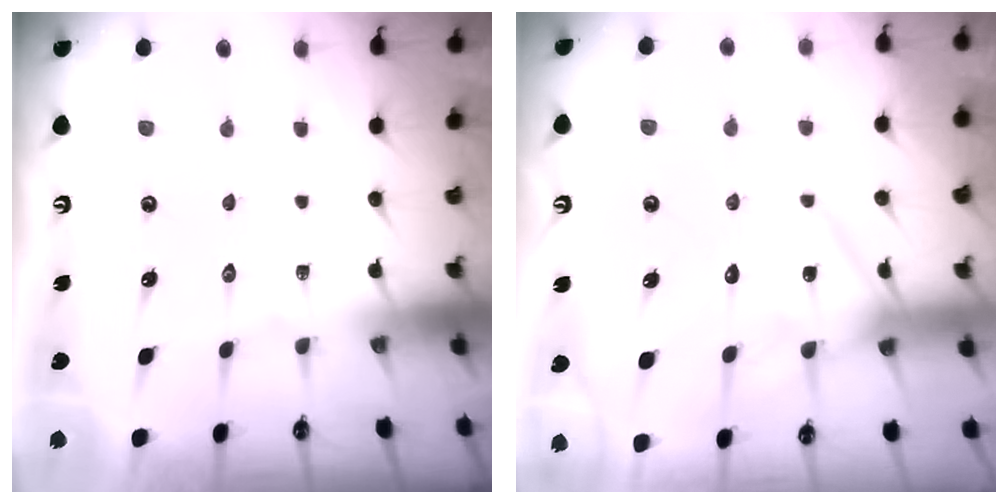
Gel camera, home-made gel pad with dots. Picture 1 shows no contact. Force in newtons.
{"total": 13.9, "press": 13.8, "slide": 0.9}